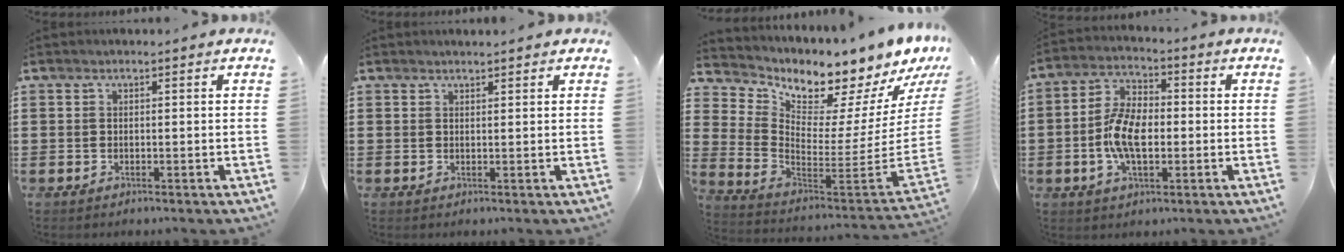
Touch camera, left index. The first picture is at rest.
{"total": 1.0, "force": [1.0, 0.2, 0.2], "torque": [-0.005, 0.002, 0.019]}
{"total": 5.6, "force": [5.1, 1.4, 1.8], "torque": [-0.061, -0.075, 0.078]}
{"total": 8.0, "force": [-1.2, 4.2, 6.7], "torque": [-0.153, 0.005, -0.031]}